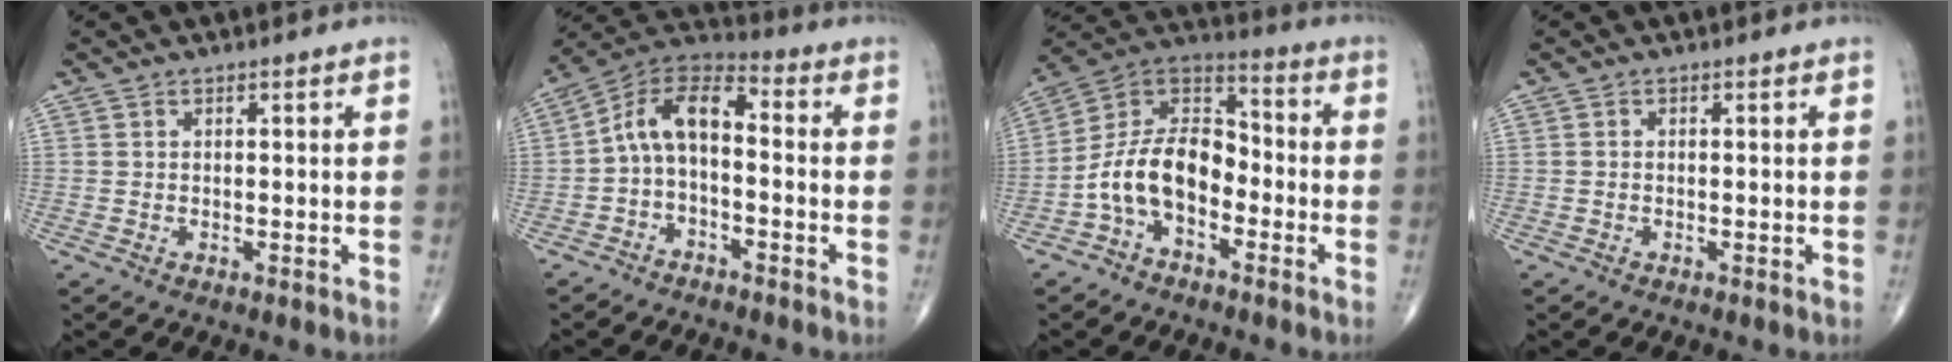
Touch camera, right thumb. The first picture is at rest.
{"total": 9.8, "force": [-1.4, 5.4, 8.1], "torque": [-0.139, 0.053, -0.040]}
{"total": 13.7, "force": [-4.4, 8.1, 10.1], "torque": [-0.171, 0.066, -0.094]}
{"total": 0.0}